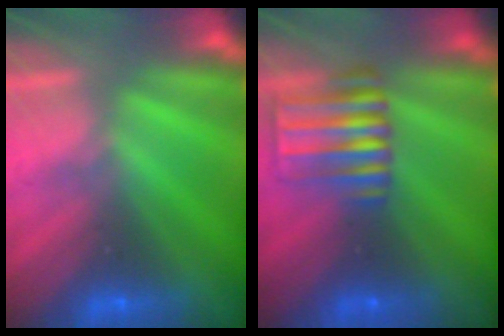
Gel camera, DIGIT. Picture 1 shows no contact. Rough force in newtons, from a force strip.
{"total": 7.1}